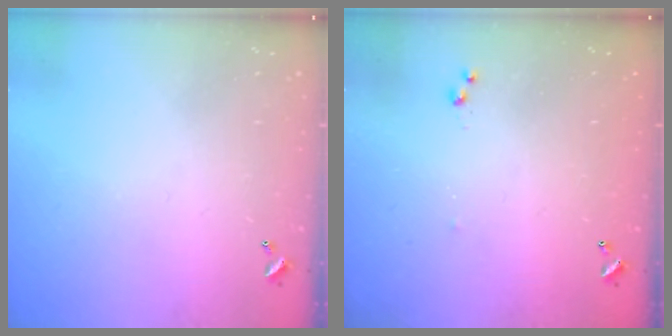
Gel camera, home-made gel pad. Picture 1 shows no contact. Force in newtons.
{"total": 4.8, "press": 4.7, "slide": 0.4}